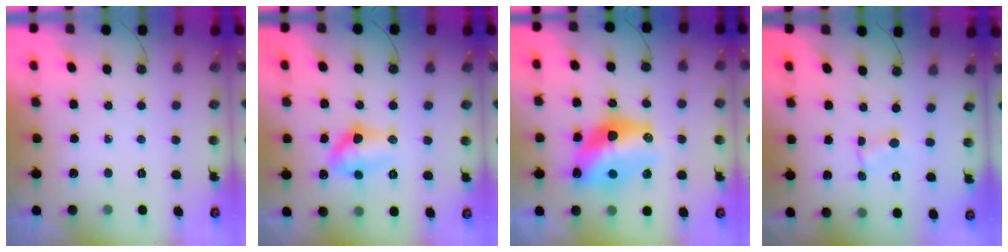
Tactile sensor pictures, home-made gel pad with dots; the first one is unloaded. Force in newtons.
{"total": 10.9, "press": 10.9, "slide": 0.8}
{"total": 15.4, "press": 15.4, "slide": 1.1}
{"total": 0.6, "press": 0.6, "slide": 0.1}